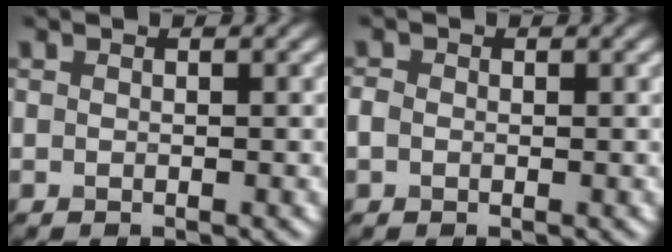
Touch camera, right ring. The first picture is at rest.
{"total": 0.8, "force": [-0.1, 0.7, 0.4], "torque": [-0.010, -0.001, -0.005]}